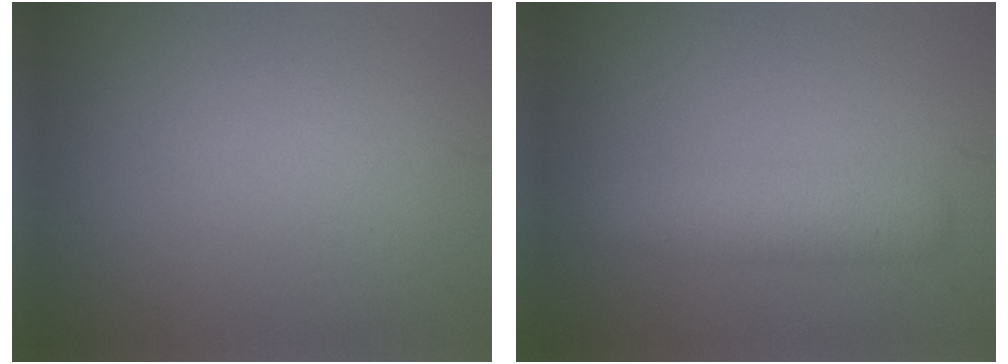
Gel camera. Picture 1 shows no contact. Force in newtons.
{"total": 2.9, "press": 2.9, "slide": 0.1}